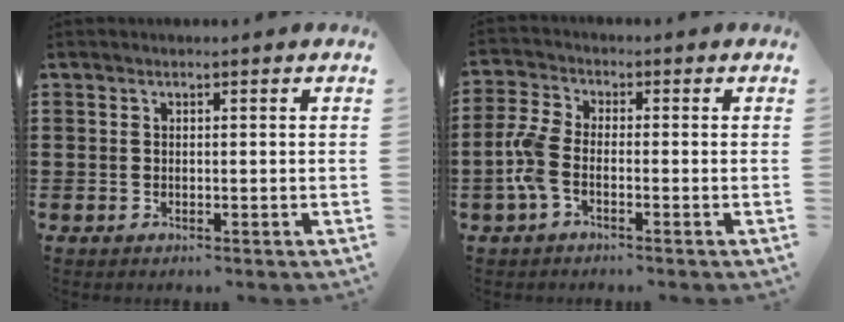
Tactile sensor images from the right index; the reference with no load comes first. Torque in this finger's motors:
{"motor_torque": [1.58, -0.56, 0.35, 0.17]}